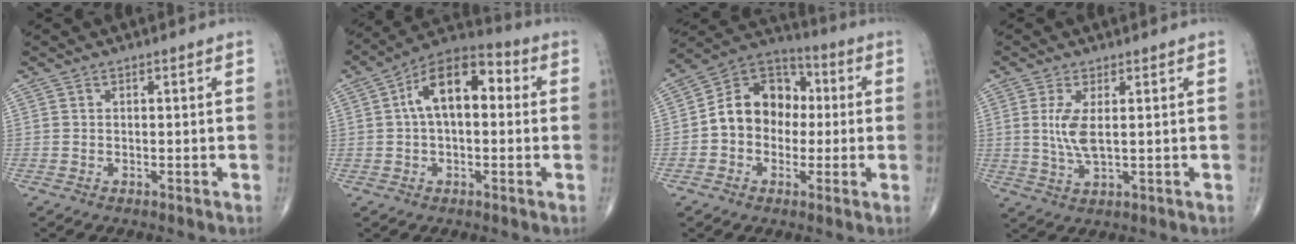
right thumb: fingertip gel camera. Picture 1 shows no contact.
{"total": 13.0, "force": [1.9, 7.1, 10.7], "torque": [-0.166, 0.039, 0.020]}
{"total": 14.3, "force": [-0.3, 11.5, 8.5], "torque": [-0.102, 0.039, -0.019]}
{"total": 5.4, "force": [0.9, 1.8, 5.0], "torque": [-0.114, -0.012, 0.025]}